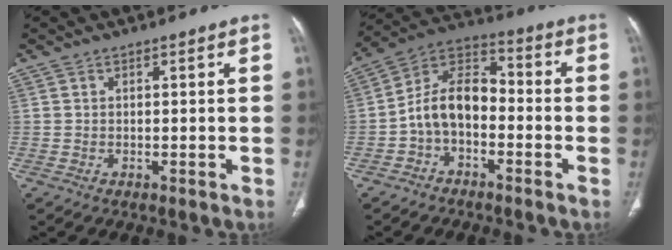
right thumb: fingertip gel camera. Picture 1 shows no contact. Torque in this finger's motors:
{"motor_torque": [1.44, 1.57, 1.22, -0.78, 0.10]}